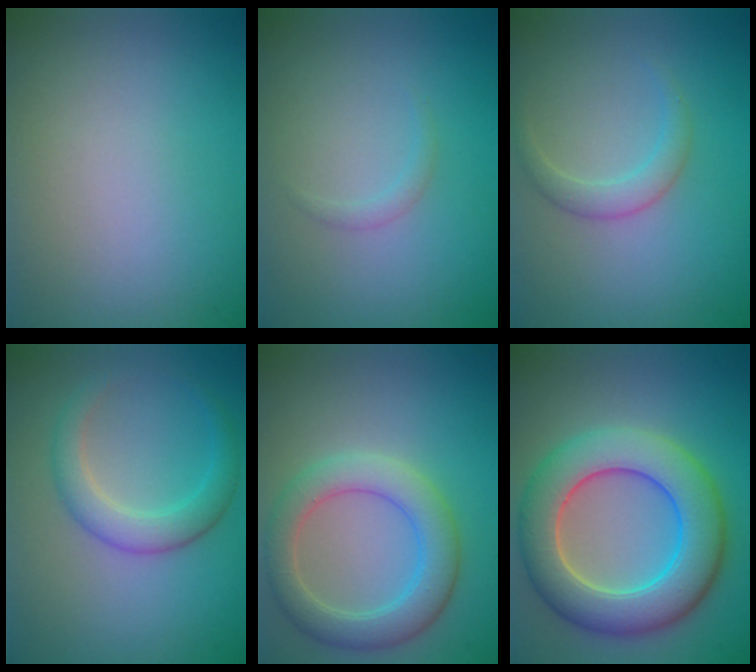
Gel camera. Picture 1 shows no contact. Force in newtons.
{"total": 0.7, "press": 0.7, "slide": 0.1}
{"total": 1.9, "press": 1.9, "slide": 0.1}
{"total": 3.2, "press": 3.2, "slide": 0.3}
{"total": 4.8, "press": 4.8, "slide": 0.4}
{"total": 9.0, "press": 9.0, "slide": 0.5}